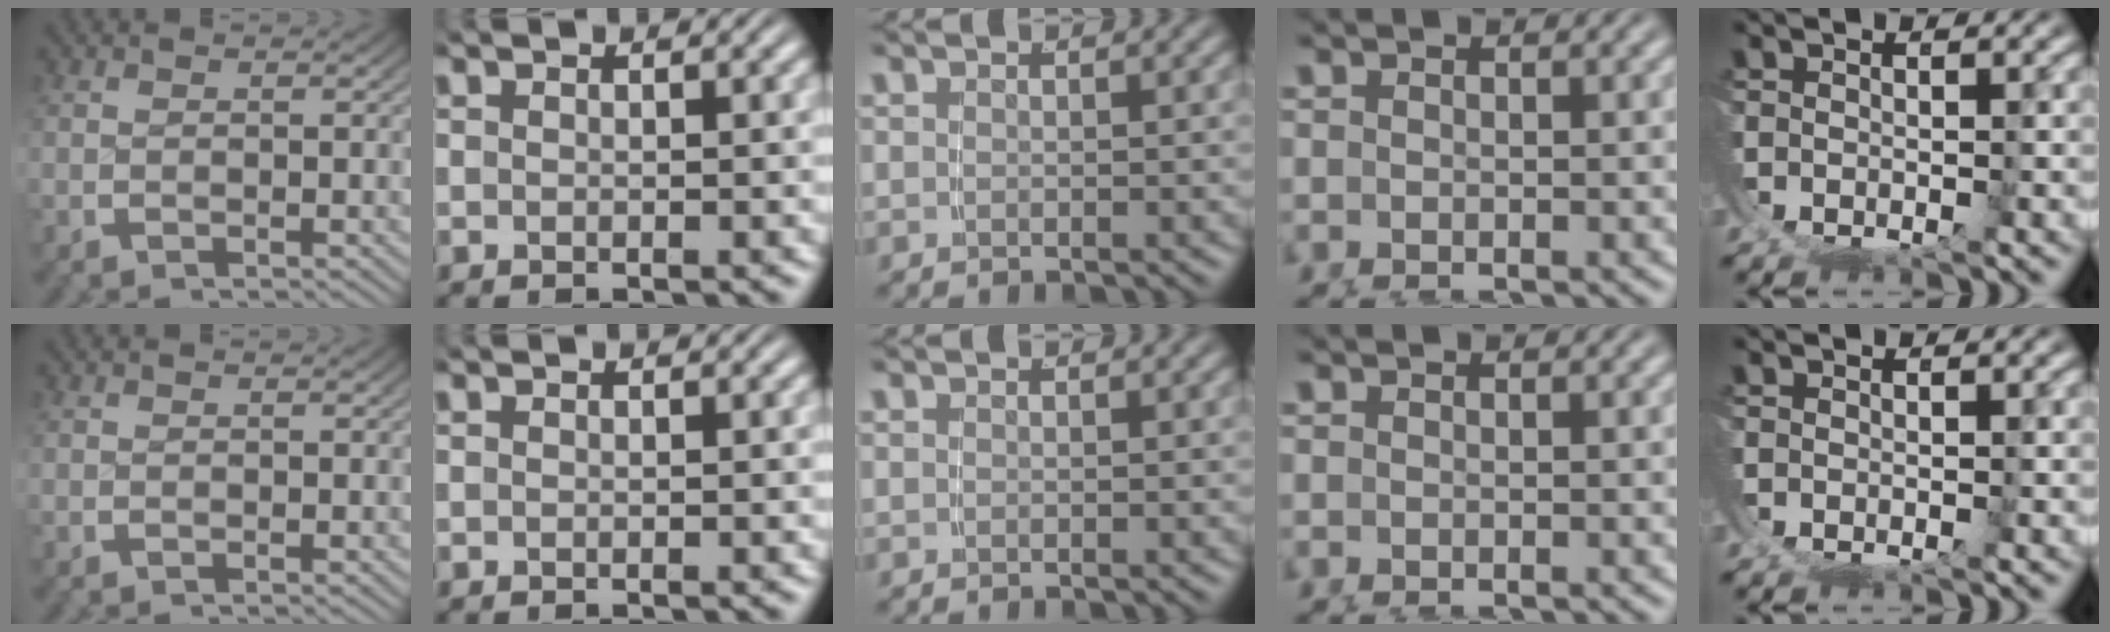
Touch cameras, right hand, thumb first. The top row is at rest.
{}